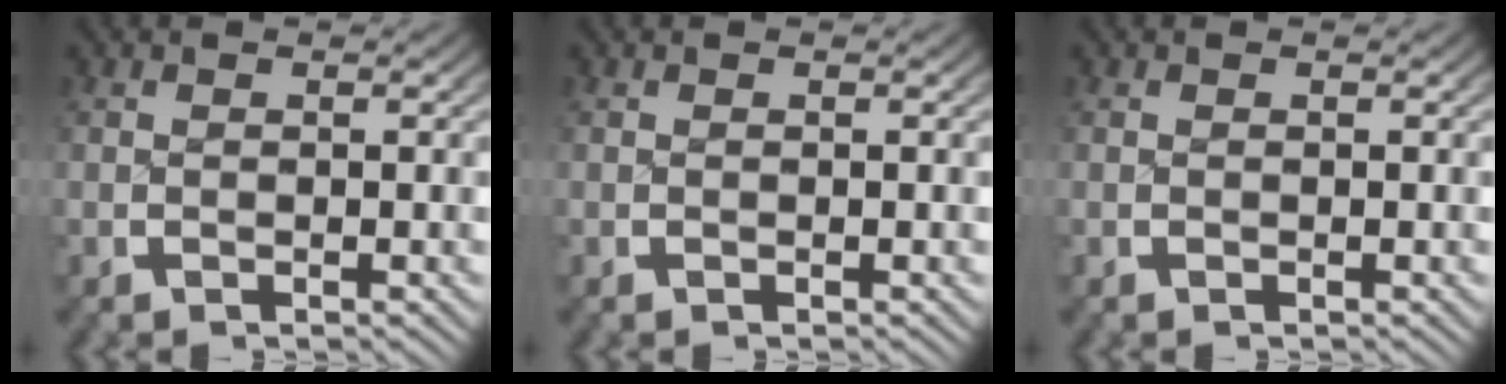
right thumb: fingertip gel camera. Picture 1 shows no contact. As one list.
[{"total": 0.0}, {"total": 0.0}]